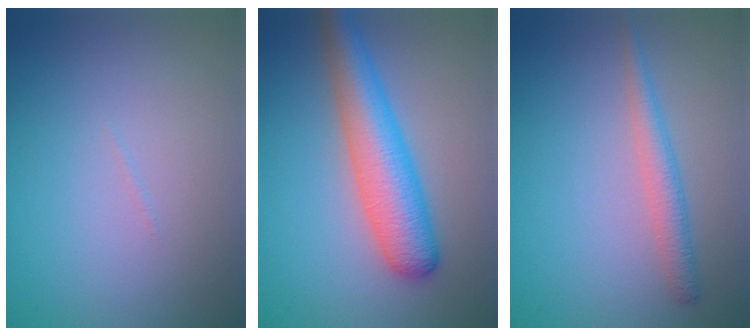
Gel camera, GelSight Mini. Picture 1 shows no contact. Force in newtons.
{"total": 5.9, "press": 5.9, "slide": 0.2}
{"total": 2.2, "press": 2.2, "slide": 0.1}